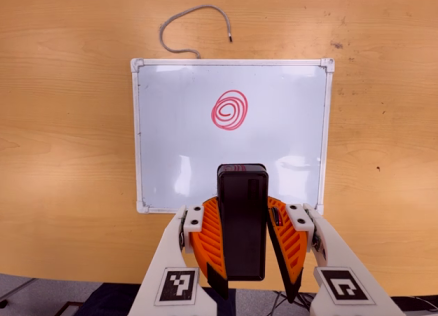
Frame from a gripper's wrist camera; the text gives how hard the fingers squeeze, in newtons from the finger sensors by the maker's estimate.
{"total": 8.8, "left": 7.5, "right": 10.0}